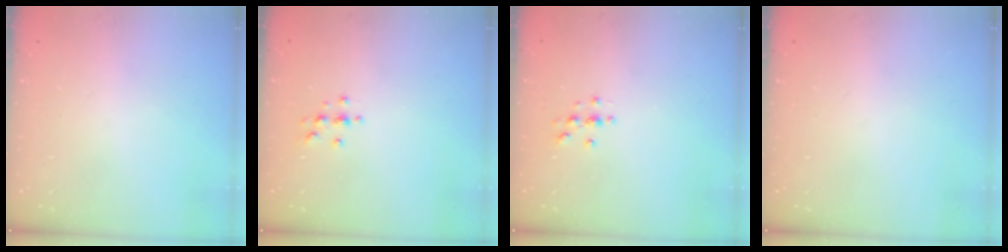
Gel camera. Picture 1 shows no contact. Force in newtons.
{"total": 3.3, "press": 3.3, "slide": 0.4}
{"total": 3.0, "press": 3.0, "slide": 0.4}
{"total": 0.0}